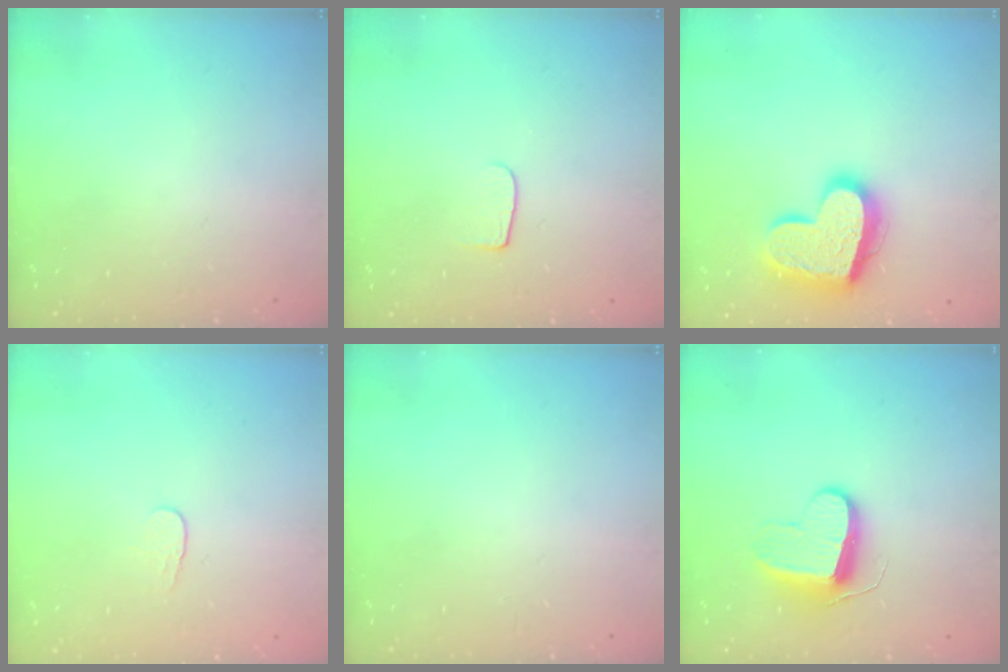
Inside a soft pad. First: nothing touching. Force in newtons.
{"total": 5.3, "press": 5.2, "slide": 0.6}
{"total": 18.2, "press": 18.2, "slide": 1.6}
{"total": 3.5, "press": 3.4, "slide": 0.4}
{"total": 0.0}
{"total": 9.8, "press": 9.8, "slide": 0.2}